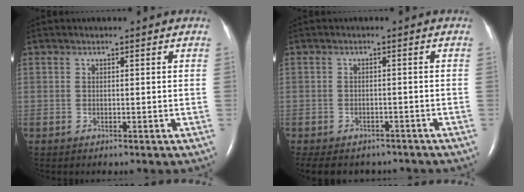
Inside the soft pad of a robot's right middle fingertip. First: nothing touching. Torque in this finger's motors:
{"motor_torque": [-0.12, -0.18, 0.19, 0.07]}